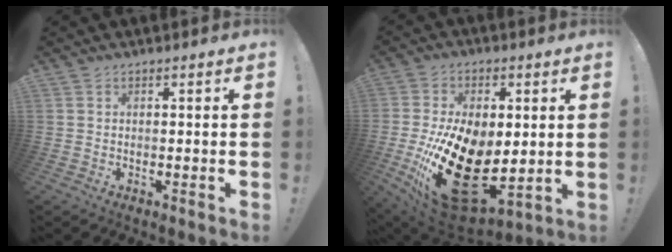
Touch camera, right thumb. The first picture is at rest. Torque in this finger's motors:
{"motor_torque": [1.04, 2.01, 2.45, -0.33, 0.79]}